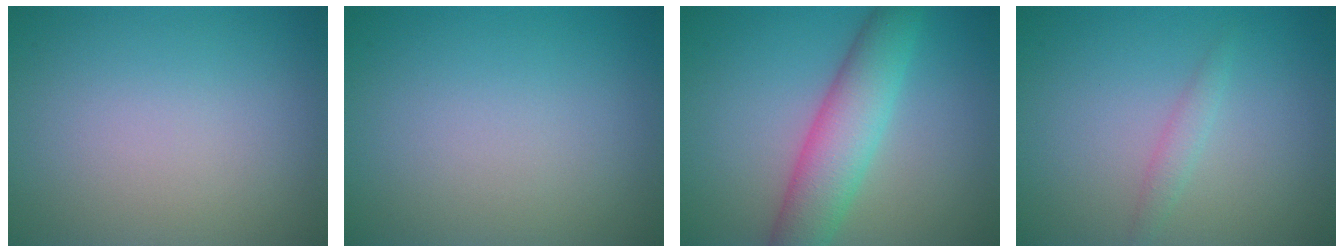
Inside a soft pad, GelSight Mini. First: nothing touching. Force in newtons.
{"total": 0.0}
{"total": 5.9, "press": 5.8, "slide": 0.3}
{"total": 1.2, "press": 1.2, "slide": 0.1}